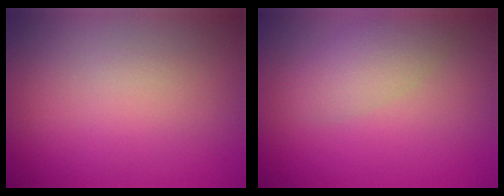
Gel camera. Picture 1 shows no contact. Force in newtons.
{"total": 2.9, "press": 2.9, "slide": 0.2}